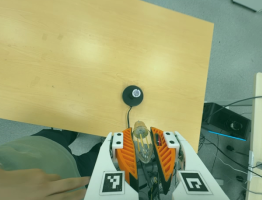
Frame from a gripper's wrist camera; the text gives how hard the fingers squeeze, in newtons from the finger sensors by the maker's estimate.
{"total": 20.5, "left": 23.2, "right": 17.8}